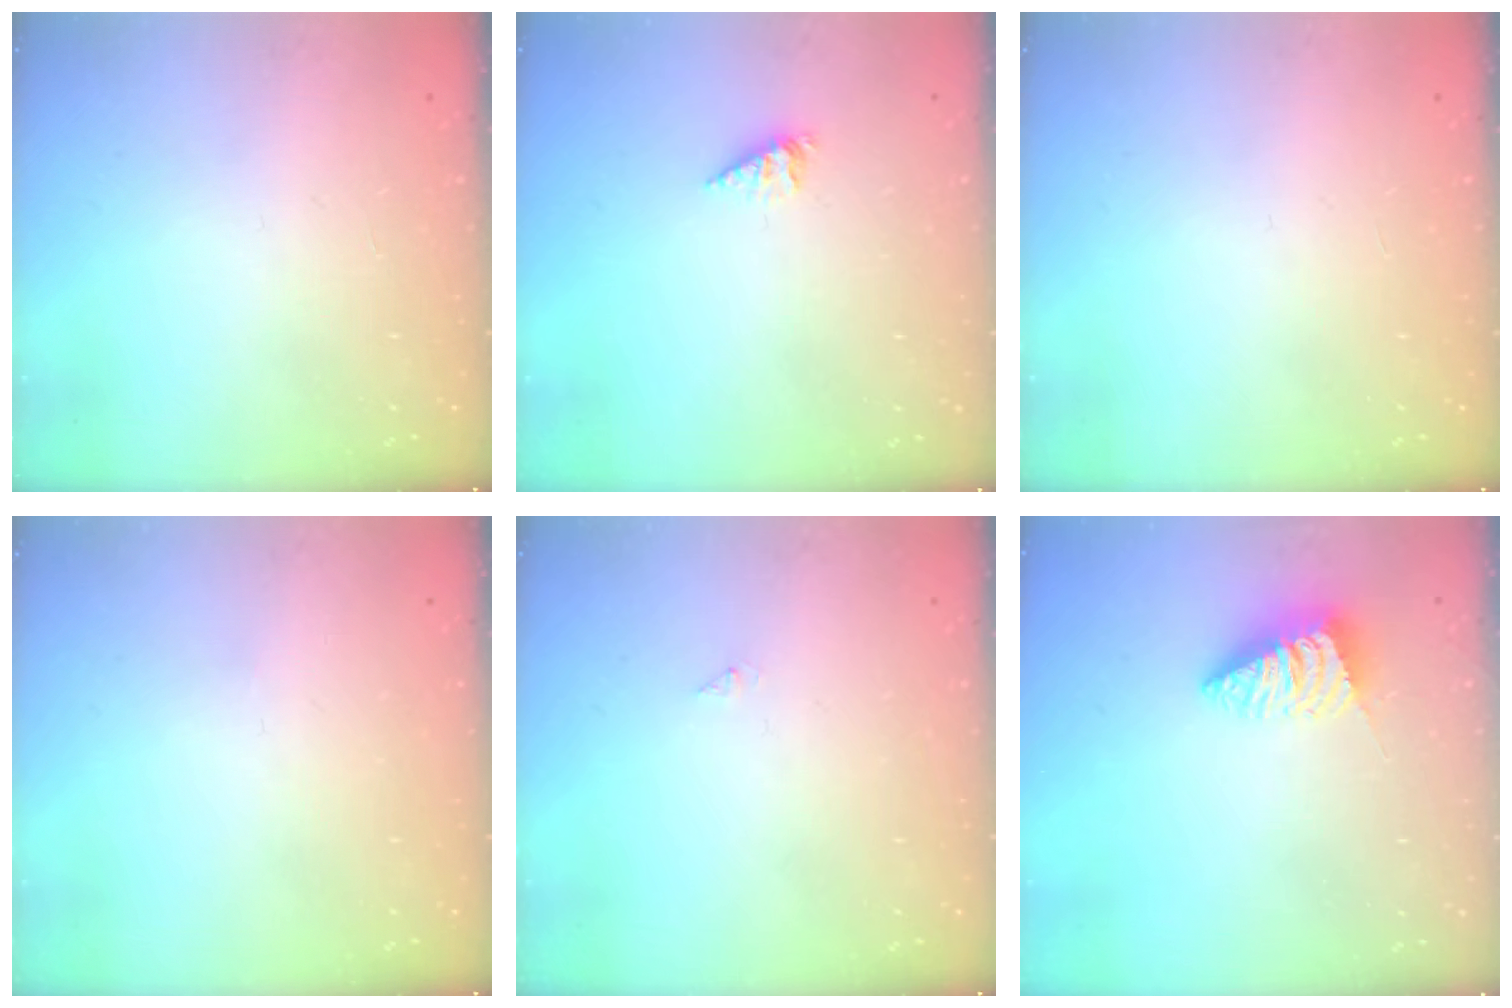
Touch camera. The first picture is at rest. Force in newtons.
{"total": 2.1, "press": 2.1, "slide": 0.3}
{"total": 0.0}
{"total": 0.0}
{"total": 0.0}
{"total": 2.8, "press": 2.8, "slide": 0.2}